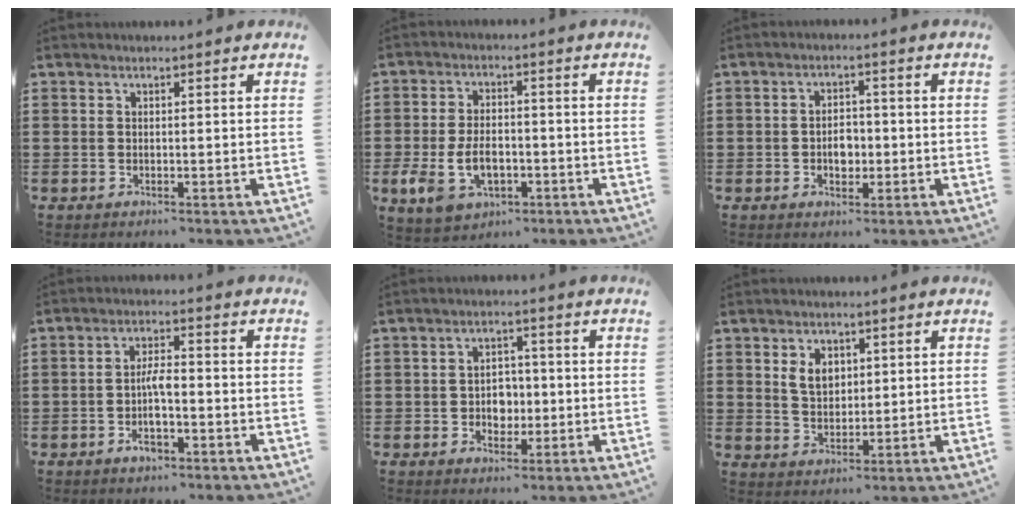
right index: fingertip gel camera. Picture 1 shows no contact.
{"total": 6.7, "force": [-2.0, 4.2, 4.8], "torque": [-0.109, -0.003, -0.043]}
{"total": 3.4, "force": [-0.7, 2.2, 2.5], "torque": [-0.035, -0.003, -0.019]}
{"total": 4.9, "force": [-1.6, 1.8, 4.2], "torque": [-0.080, 0.007, -0.032]}
{"total": 3.8, "force": [-0.8, 3.1, 2.1], "torque": [-0.039, 0.004, -0.019]}
{"total": 4.3, "force": [1.5, 3.1, 2.5], "torque": [-0.053, 0.007, 0.024]}